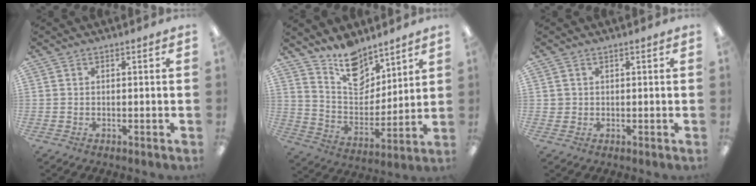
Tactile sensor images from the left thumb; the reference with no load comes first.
{"total": 13.9, "force": [11.2, 6.9, 4.5], "torque": [-0.078, -0.081, 0.210]}
{"total": 1.3, "force": [0.5, 1.2, 0.1], "torque": [-0.003, 0.003, 0.009]}